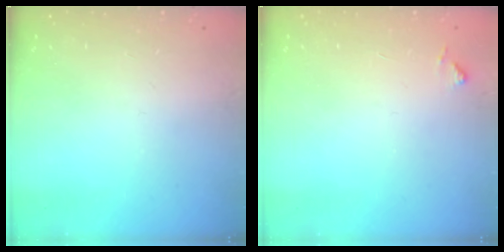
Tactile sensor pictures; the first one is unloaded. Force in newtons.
{"total": 6.5, "press": 6.4, "slide": 0.4}